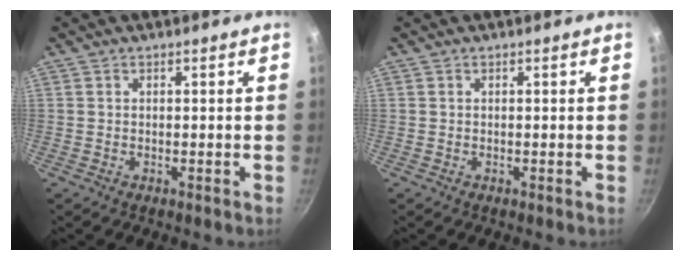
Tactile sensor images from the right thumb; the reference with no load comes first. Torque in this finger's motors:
{"motor_torque": [0.00, 0.00, -0.11, -0.10, 0.02]}